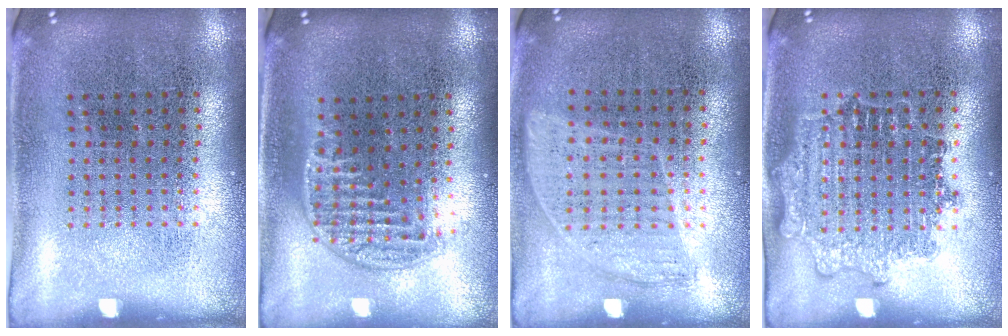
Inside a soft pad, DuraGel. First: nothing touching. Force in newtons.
{"total": 1.3, "press": 1.1, "slide": 0.6}
{"total": 0.9, "press": 0.7, "slide": 0.4}
{"total": 1.4, "press": 1.4, "slide": 0.2}